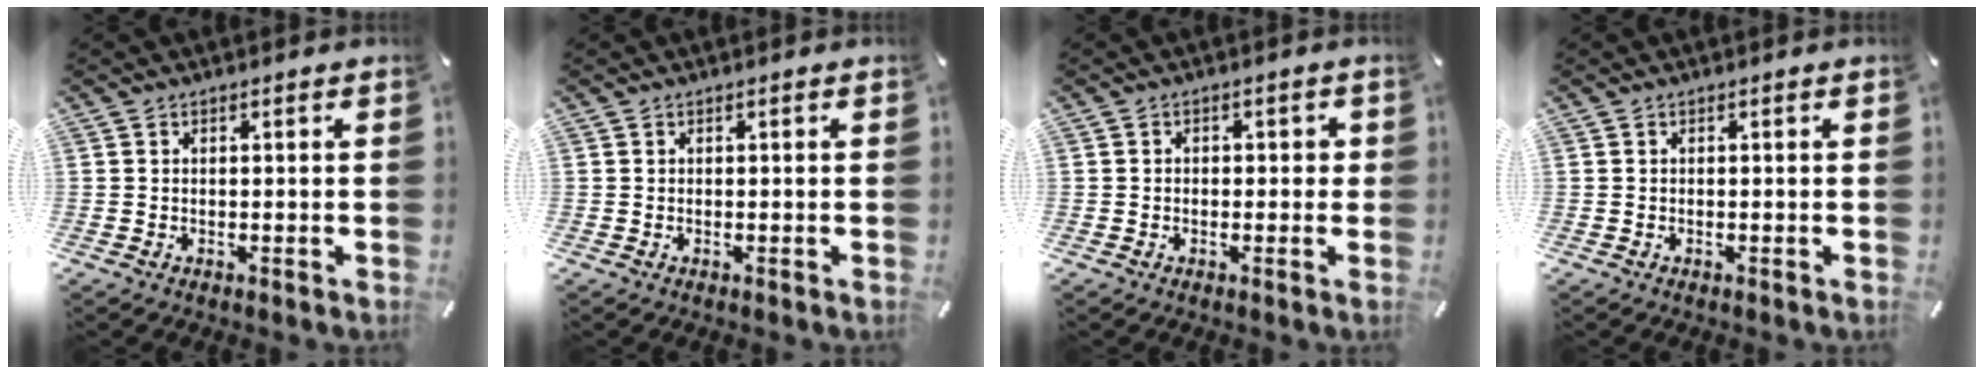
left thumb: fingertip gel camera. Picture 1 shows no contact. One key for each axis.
{"total": 0.0}
{"total": 1.6, "fx": -0.7, "fy": 1.2, "fz": 0.7, "tx": -0.015, "ty": 0.008, "tz": -0.017}
{"total": 0.0}